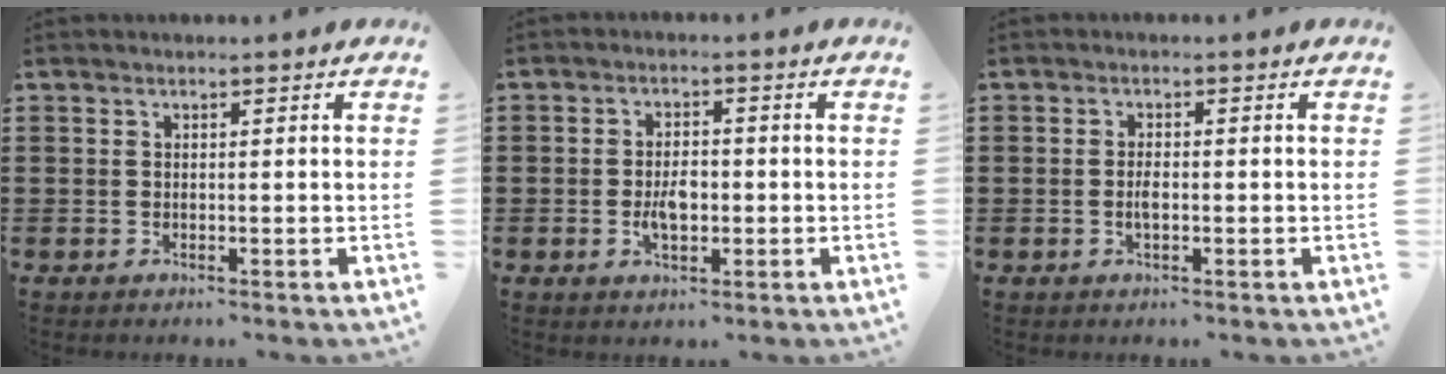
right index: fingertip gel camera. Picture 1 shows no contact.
{"total": 3.9, "force": [-0.7, 2.1, 3.2], "torque": [-0.059, 0.000, -0.015]}
{"total": 1.8, "force": [-0.3, 0.7, 1.6], "torque": [-0.031, 0.001, -0.006]}